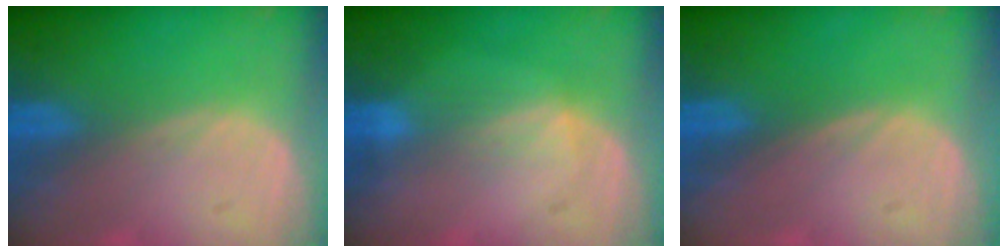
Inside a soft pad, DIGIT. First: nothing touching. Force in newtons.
{"total": 2.4, "press": 2.4, "slide": 0.4}
{"total": 0.0}